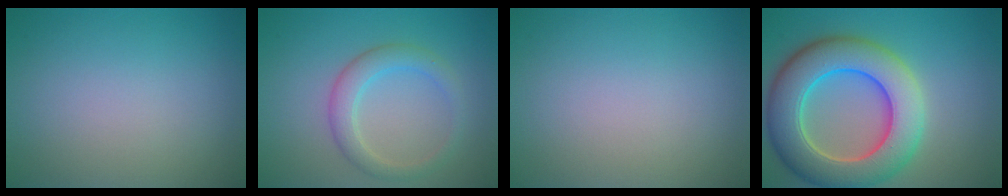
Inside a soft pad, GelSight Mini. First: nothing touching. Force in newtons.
{"total": 2.9, "press": 2.9, "slide": 0.2}
{"total": 0.0}
{"total": 10.3, "press": 10.3, "slide": 0.9}